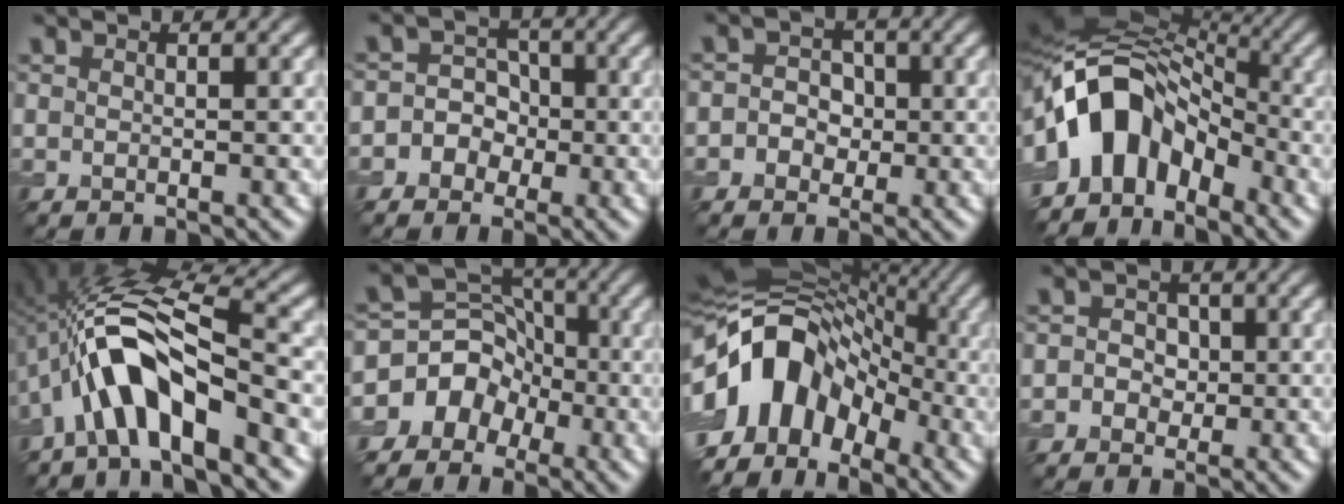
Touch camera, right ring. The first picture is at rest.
{"total": 4.0, "force": [-1.4, 3.6, 0.7], "torque": [0.022, 0.017, -0.042]}
{"total": 2.4, "force": [-0.4, 2.3, 0.8], "torque": [0.010, 0.009, -0.023]}
{"total": 11.1, "force": [-3.3, 7.3, 7.6], "torque": [-0.126, 0.023, -0.073]}
{"total": 9.1, "force": [-3.6, 3.0, 7.8], "torque": [-0.140, 0.022, -0.072]}
{"total": 6.5, "force": [-3.1, 5.4, 1.5], "torque": [0.016, 0.019, -0.067]}
{"total": 11.9, "force": [-3.5, 8.5, 7.6], "torque": [-0.114, 0.024, -0.082]}
{"total": 2.2, "force": [-0.1, 2.1, 0.7], "torque": [0.012, 0.010, -0.024]}